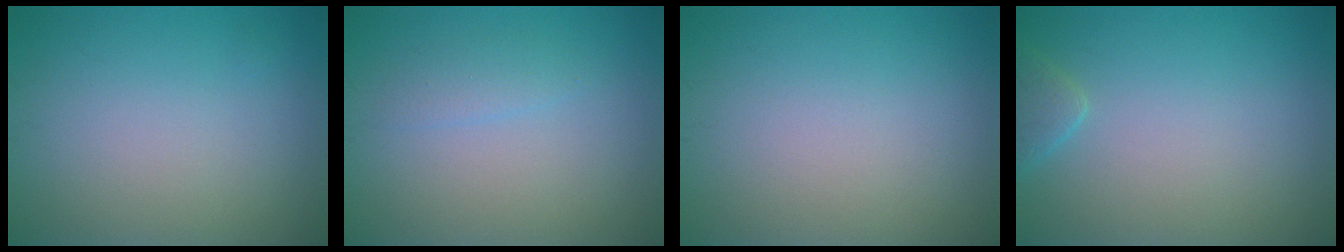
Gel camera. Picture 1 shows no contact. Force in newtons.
{"total": 1.2, "press": 1.2, "slide": 0.1}
{"total": 0.0}
{"total": 1.6, "press": 1.6, "slide": 0.1}